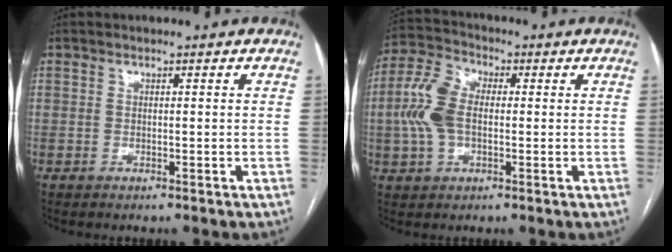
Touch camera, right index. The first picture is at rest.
{"total": 9.0, "force": [-0.2, 5.2, 7.4], "torque": [-0.186, 0.025, -0.007]}